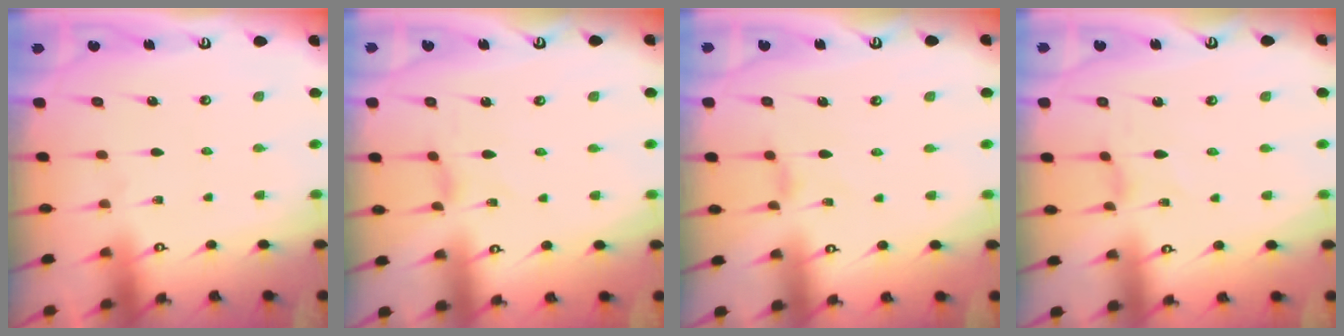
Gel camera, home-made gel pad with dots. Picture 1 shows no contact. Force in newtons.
{"total": 0.6, "press": 0.6, "slide": 0.2}
{"total": 0.0}
{"total": 0.0}